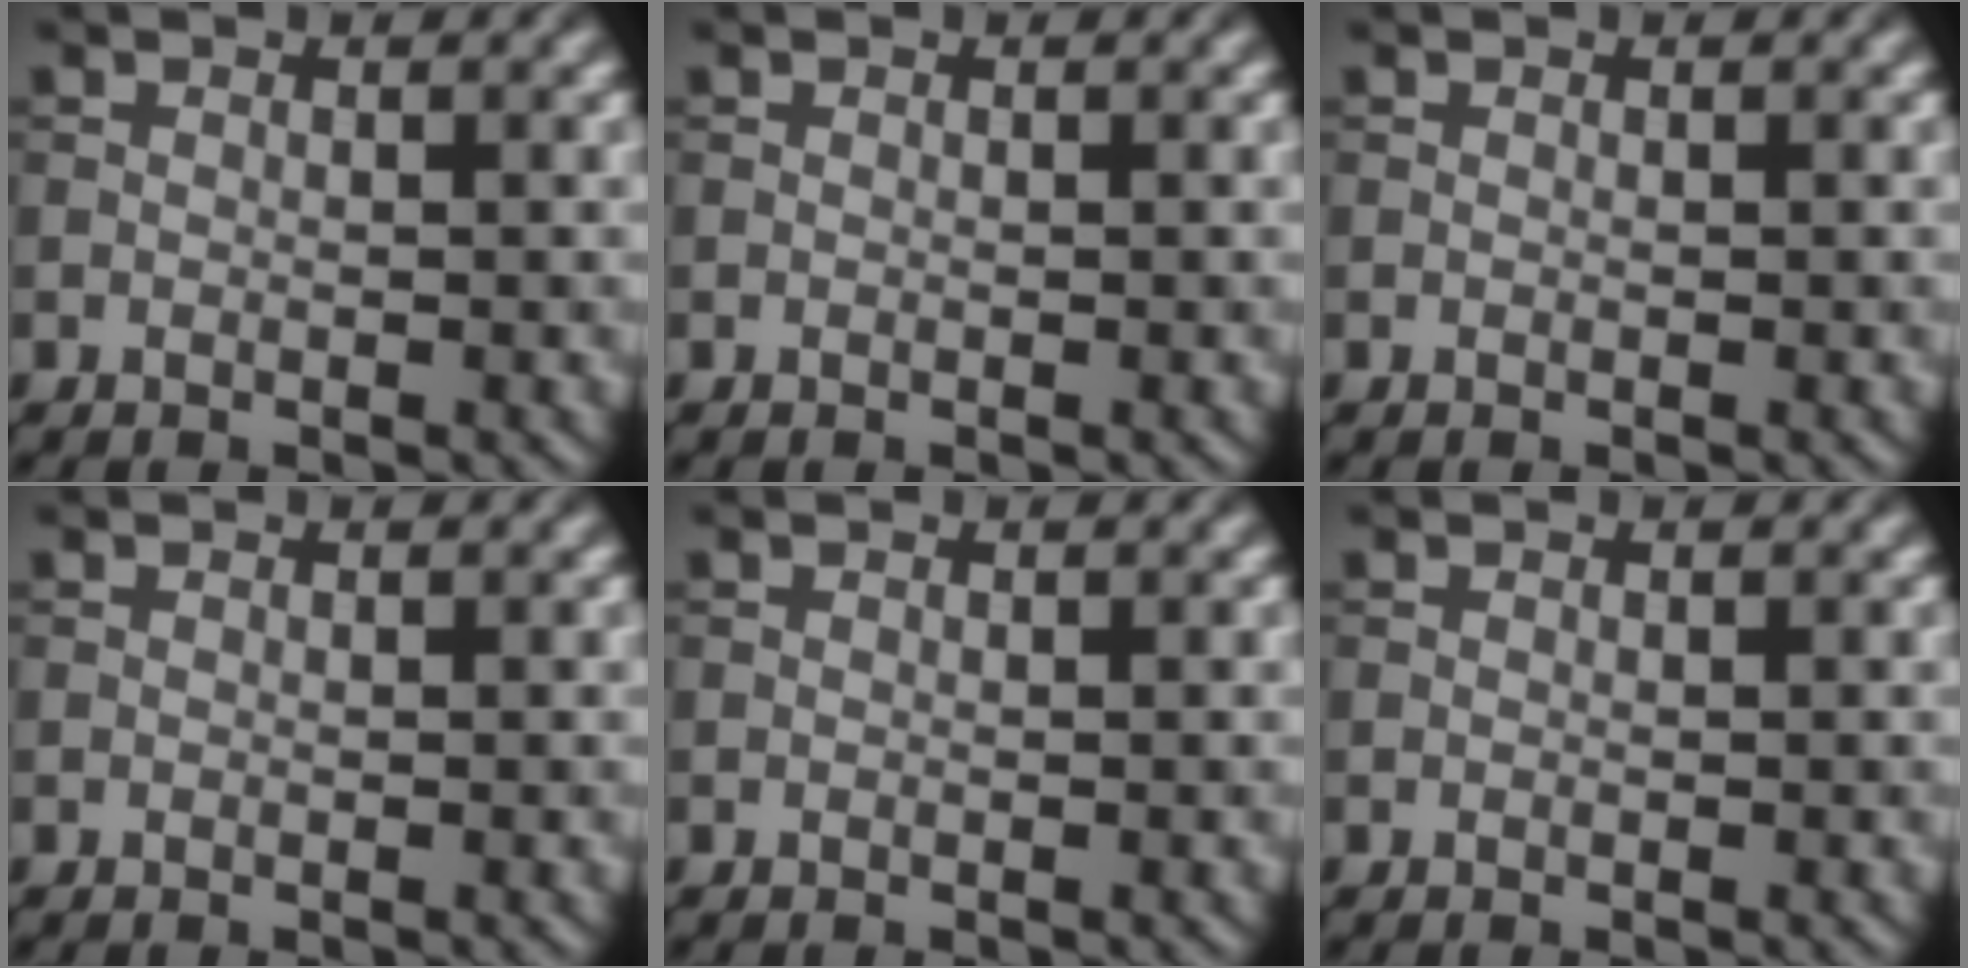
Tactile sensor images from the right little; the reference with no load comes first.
{"total": 0.0}
{"total": 0.0}
{"total": 0.0}
{"total": 0.0}
{"total": 0.0}